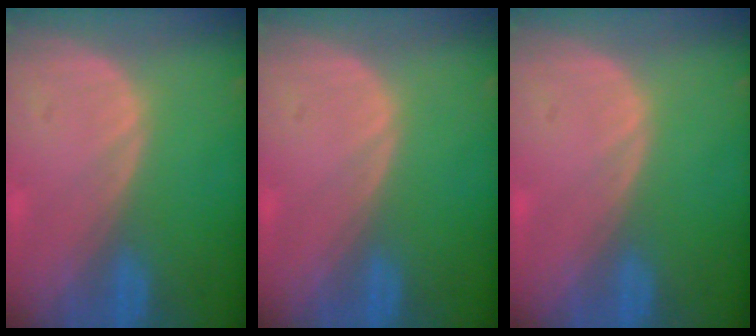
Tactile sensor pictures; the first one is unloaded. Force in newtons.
{"total": 0.0}
{"total": 0.0}